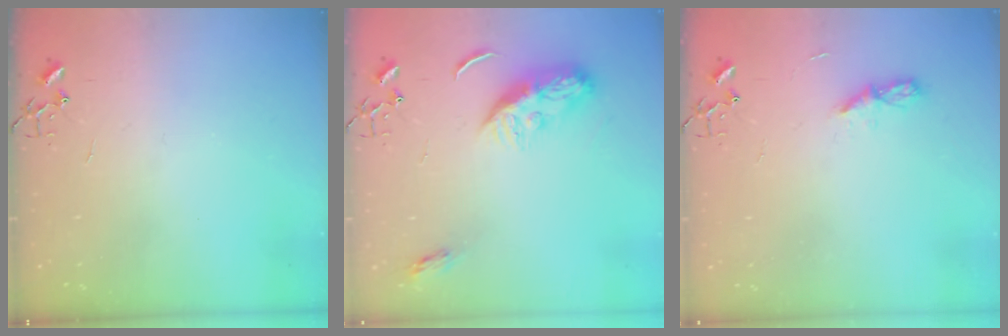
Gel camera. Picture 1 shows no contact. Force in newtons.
{"total": 11.2, "press": 11.2, "slide": 0.5}
{"total": 5.1, "press": 5.0, "slide": 0.6}